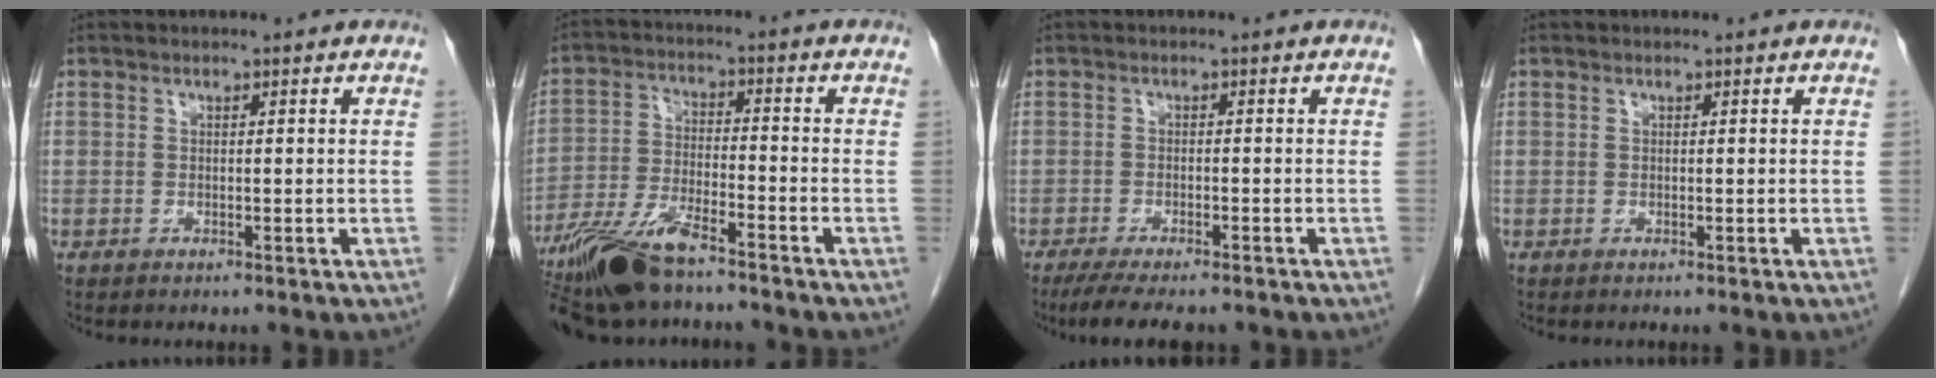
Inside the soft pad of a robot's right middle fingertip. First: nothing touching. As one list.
[{"total": 11.5, "force": [-8.7, 2.5, 7.0], "torque": [-0.141, -0.019, -0.161]}, {"total": 8.0, "force": [-6.6, 1.5, 4.3], "torque": [-0.064, -0.015, -0.103]}, {"total": 0.0}]